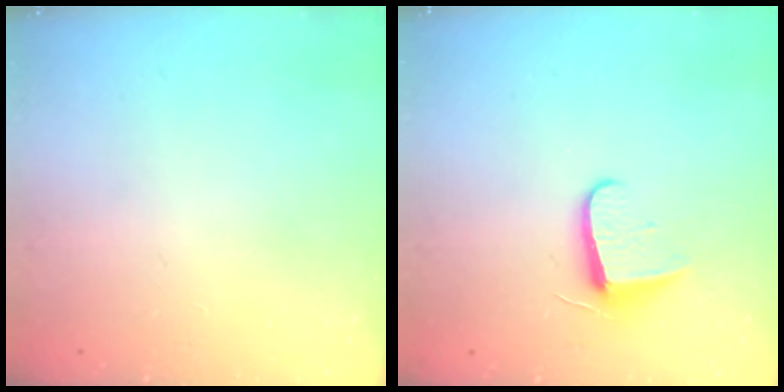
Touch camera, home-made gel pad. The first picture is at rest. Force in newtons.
{"total": 7.8, "press": 7.7, "slide": 0.4}